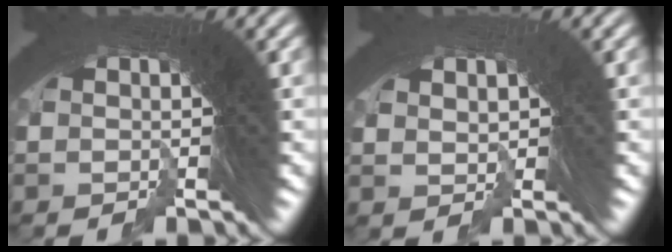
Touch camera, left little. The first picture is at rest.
{"total": 1.9, "force": [-1.4, 0.7, -1.1], "torque": [-0.001, -0.019, -0.012]}